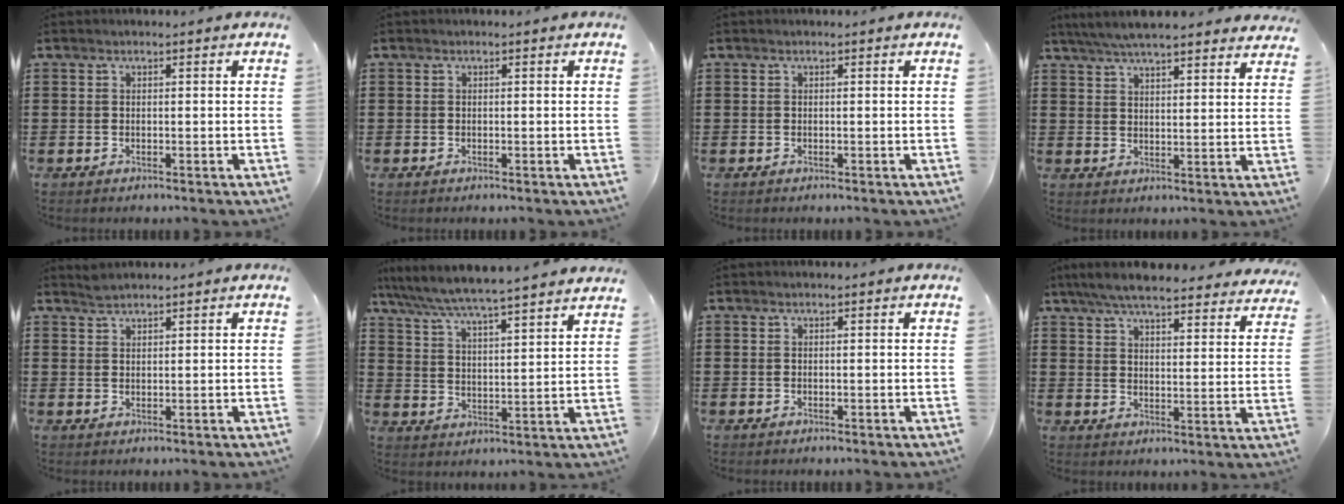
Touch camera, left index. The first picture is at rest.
{"total": 0.0}
{"total": 0.0}
{"total": 5.7, "force": [5.4, 0.8, 1.7], "torque": [-0.049, -0.015, 0.101]}
{"total": 1.4, "force": [1.4, 0.0, 0.3], "torque": [-0.008, -0.002, 0.027]}
{"total": 5.8, "force": [5.5, -0.5, 1.6], "torque": [-0.056, -0.041, 0.092]}
{"total": 0.0}
{"total": 6.6, "force": [6.2, 0.8, 2.2], "torque": [-0.067, -0.026, 0.111]}